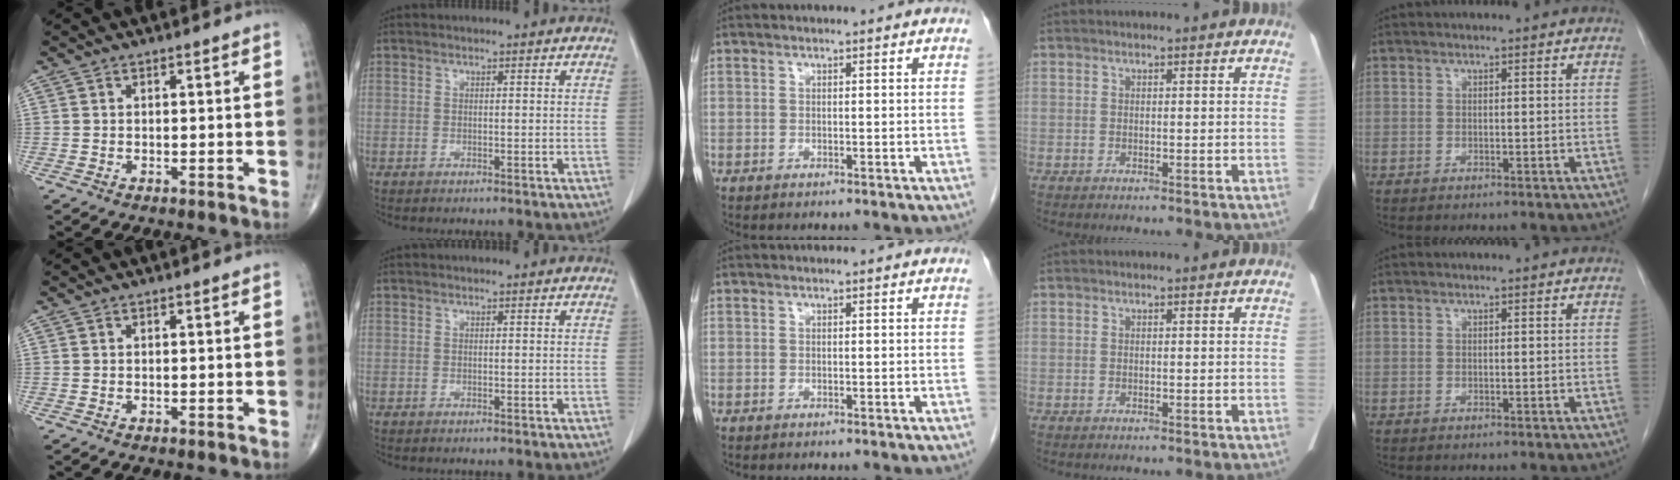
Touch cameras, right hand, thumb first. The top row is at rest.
{}